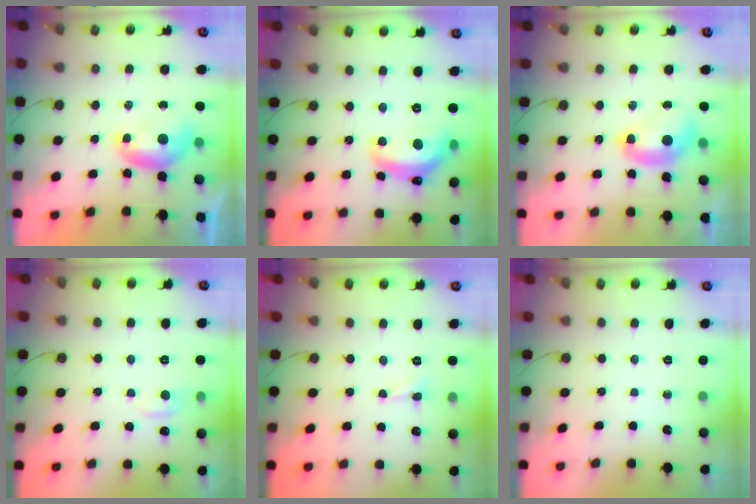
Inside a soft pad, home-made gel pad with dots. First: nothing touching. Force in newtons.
{"total": 7.8, "press": 7.7, "slide": 1.0}
{"total": 2.7, "press": 2.7, "slide": 0.1}
{"total": 0.9, "press": 0.4, "slide": 0.8}
{"total": 1.3, "press": 1.2, "slide": 0.4}
{"total": 0.0}